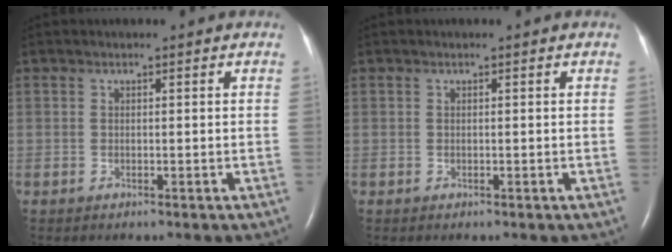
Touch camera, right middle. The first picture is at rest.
{"total": 0.0}